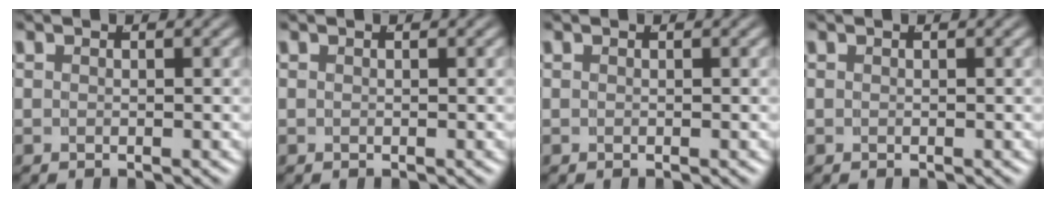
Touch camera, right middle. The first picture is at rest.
{"total": 0.0}
{"total": 0.0}
{"total": 0.0}